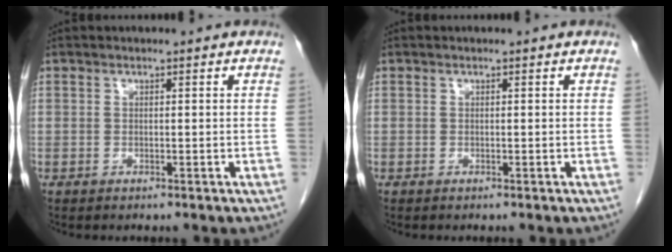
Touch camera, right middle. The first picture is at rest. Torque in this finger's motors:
{"motor_torque": [0.38, -0.15, 0.05, 0.00]}